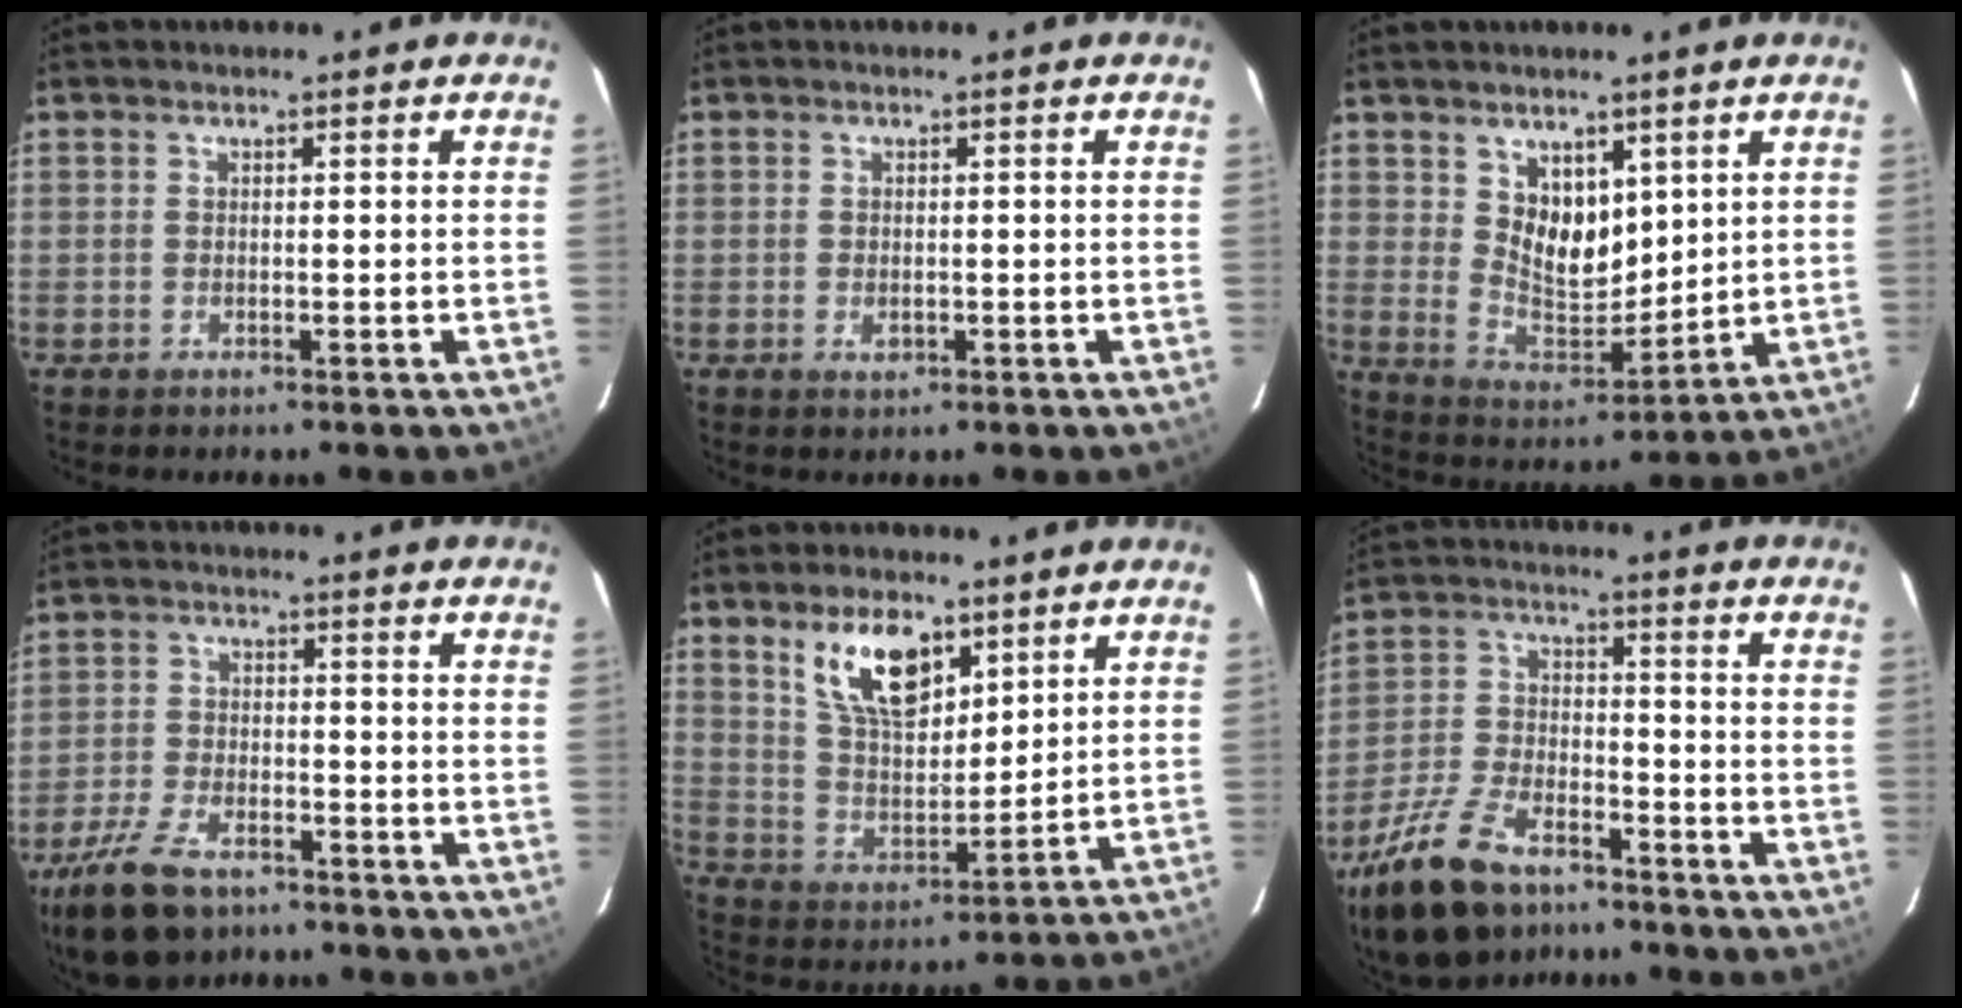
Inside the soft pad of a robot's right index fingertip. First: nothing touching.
{"total": 1.5, "force": [-0.4, 1.1, 1.0], "torque": [-0.017, -0.001, -0.006]}
{"total": 9.4, "force": [4.4, 6.2, 5.6], "torque": [-0.089, -0.006, 0.095]}
{"total": 12.3, "force": [-8.7, 6.0, 6.4], "torque": [-0.160, -0.008, -0.159]}
{"total": 12.3, "force": [7.2, 5.8, 8.1], "torque": [-0.143, 0.005, 0.144]}
{"total": 17.2, "force": [-12.1, 7.9, 9.3], "torque": [-0.208, -0.012, -0.221]}